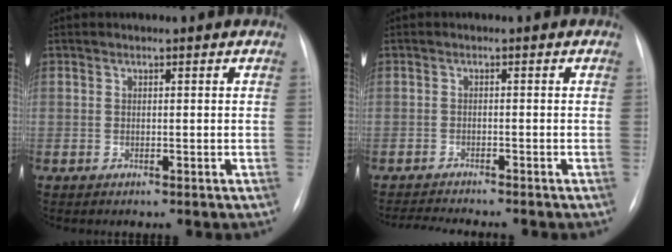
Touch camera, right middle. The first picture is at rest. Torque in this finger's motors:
{"motor_torque": [0.00, 0.00, 0.00, 0.00]}